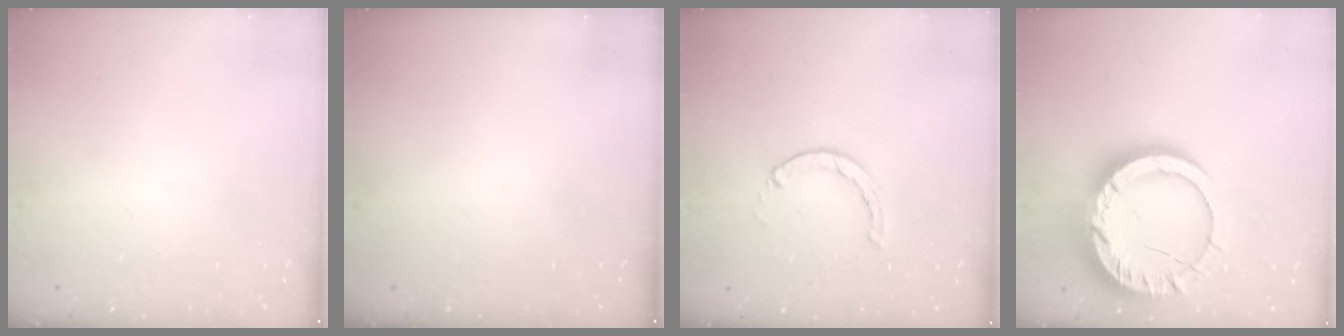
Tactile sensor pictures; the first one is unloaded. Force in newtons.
{"total": 0.0}
{"total": 1.3, "press": 1.3, "slide": 0.3}
{"total": 17.9, "press": 17.9, "slide": 1.4}